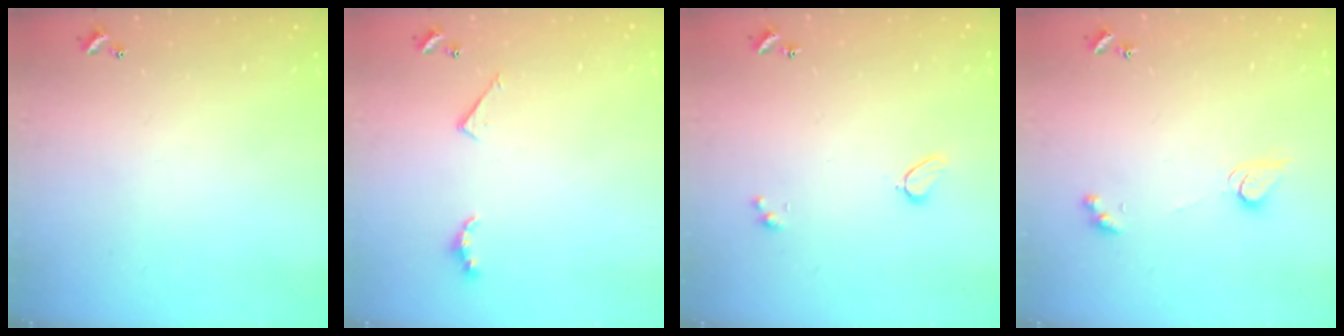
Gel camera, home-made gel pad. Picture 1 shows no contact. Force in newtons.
{"total": 3.8, "press": 3.8, "slide": 0.6}
{"total": 2.0, "press": 1.9, "slide": 0.6}
{"total": 3.3, "press": 3.3, "slide": 0.3}